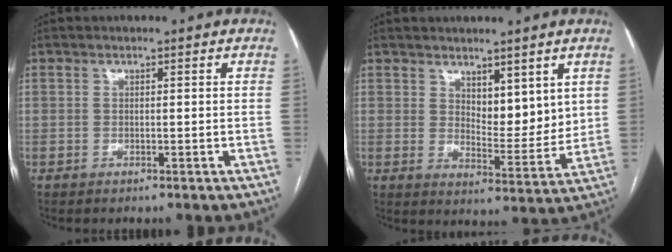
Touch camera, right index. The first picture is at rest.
{"total": 6.9, "force": [3.7, 3.0, 5.0], "torque": [-0.070, -0.015, 0.068]}